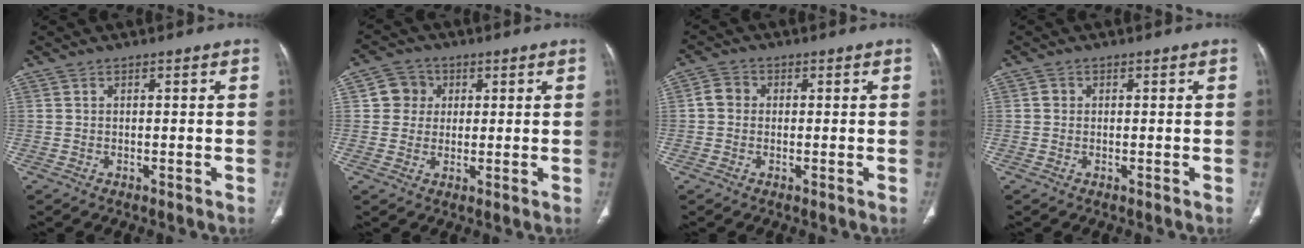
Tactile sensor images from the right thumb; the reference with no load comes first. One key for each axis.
{"total": 5.2, "fx": 1.2, "fy": 4.9, "fz": 1.2, "tx": 0.008, "ty": 0.004, "tz": 0.016}
{"total": 3.1, "fx": 0.0, "fy": 2.7, "fz": 1.5, "tx": -0.018, "ty": 0.009, "tz": -0.007}
{"total": 1.0, "fx": 0.1, "fy": 1.0, "fz": 0.3, "tx": -0.002, "ty": 0.002, "tz": 0.000}